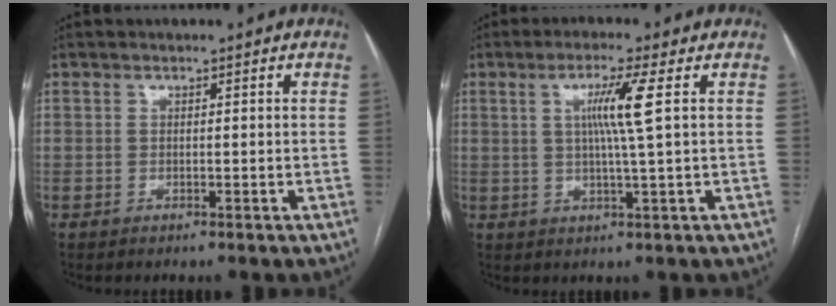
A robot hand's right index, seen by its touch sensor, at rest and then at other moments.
{"total": 6.1, "force": [1.4, -1.2, 5.8], "torque": [-0.107, 0.000, 0.027]}